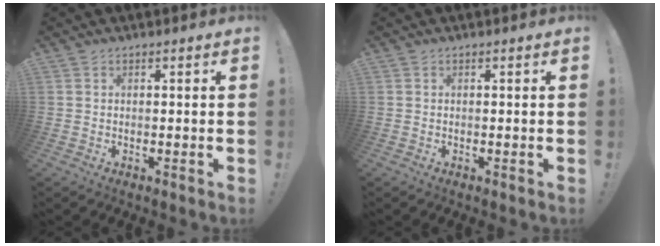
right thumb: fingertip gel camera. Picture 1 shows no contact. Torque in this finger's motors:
{"motor_torque": [0.00, 0.00, 0.00, 0.00, 0.00]}